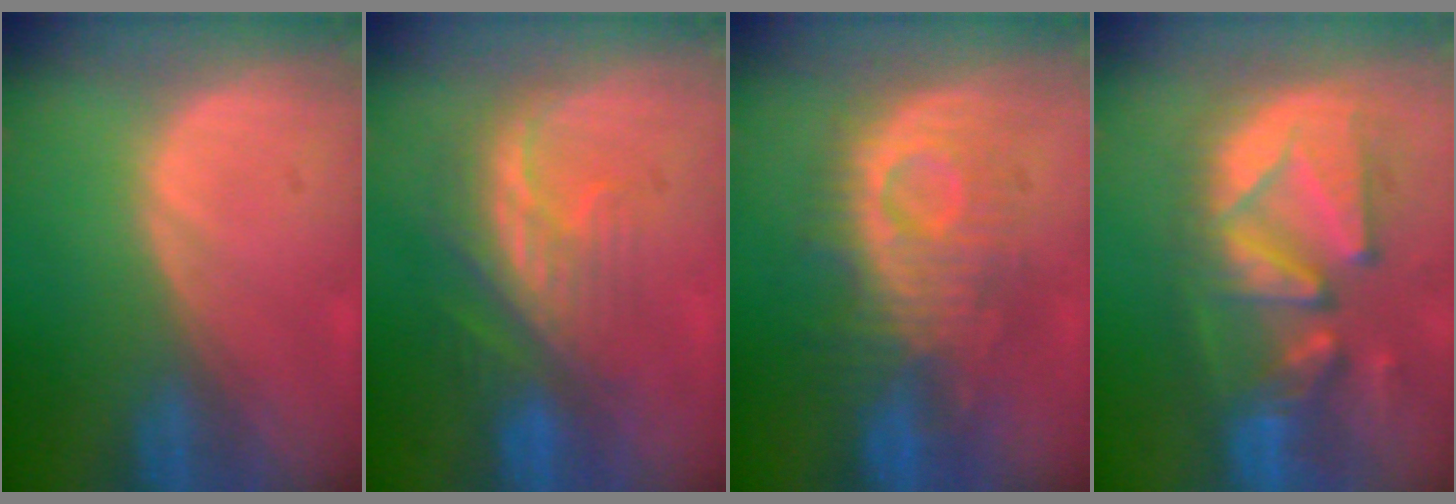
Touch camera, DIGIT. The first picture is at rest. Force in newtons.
{"total": 8.3, "press": 7.5, "slide": 3.7}
{"total": 9.5, "press": 9.4, "slide": 1.1}
{"total": 12.1, "press": 11.0, "slide": 5.1}